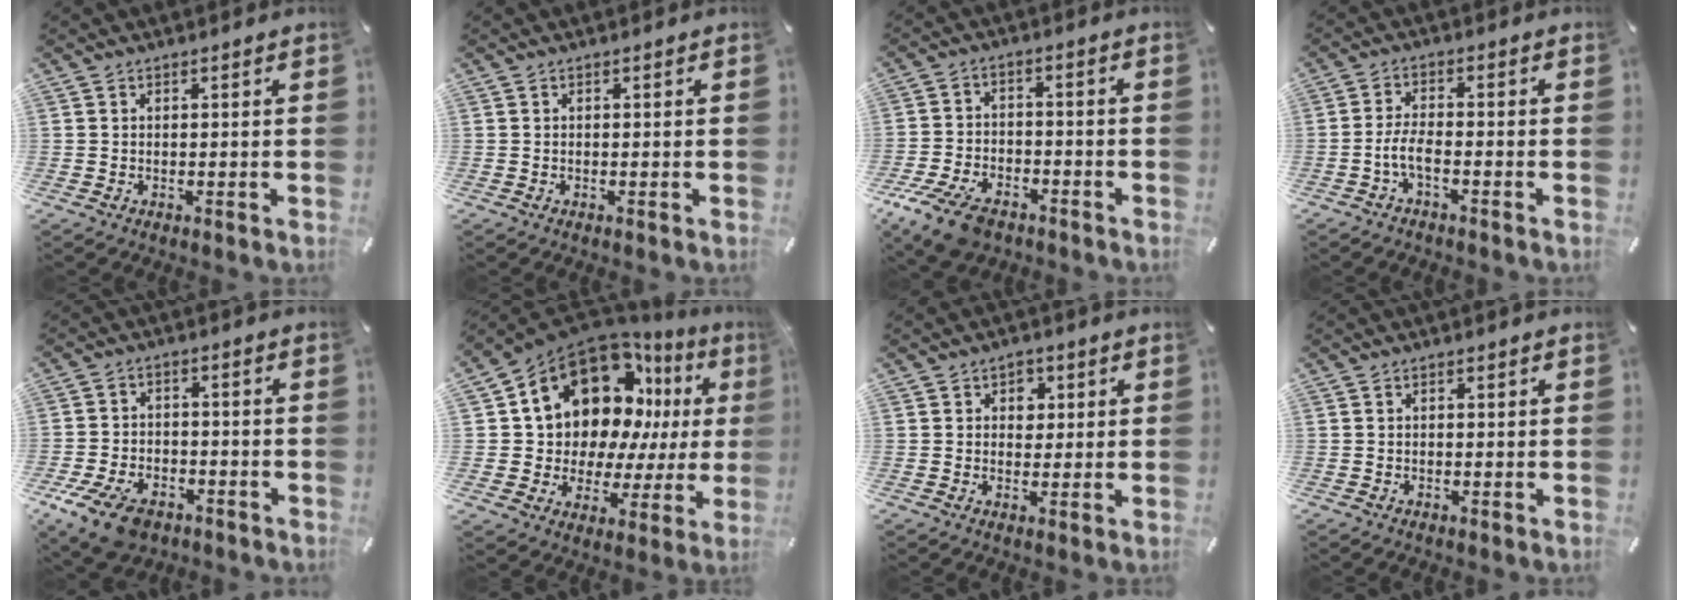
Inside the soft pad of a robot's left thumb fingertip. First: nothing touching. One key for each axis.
{"total": 0.0}
{"total": 9.6, "fx": -6.8, "fy": 4.3, "fz": 5.2, "tx": -0.114, "ty": 0.027, "tz": -0.129}
{"total": 4.6, "fx": -2.1, "fy": 1.4, "fz": 3.9, "tx": -0.087, "ty": 0.003, "tz": -0.044}
{"total": 9.6, "fx": -5.7, "fy": 5.6, "fz": 5.3, "tx": -0.109, "ty": 0.026, "tz": -0.103}
{"total": 18.5, "fx": 9.8, "fy": 11.9, "fz": 10.2, "tx": -0.166, "ty": -0.082, "tz": 0.177}
{"total": 3.8, "fx": 1.0, "fy": 3.2, "fz": 1.8, "tx": -0.009, "ty": -0.005, "tz": 0.009}
{"total": 0.5, "fx": 0.0, "fy": 0.4, "fz": 0.4, "tx": -0.007, "ty": 0.002, "tz": -0.001}